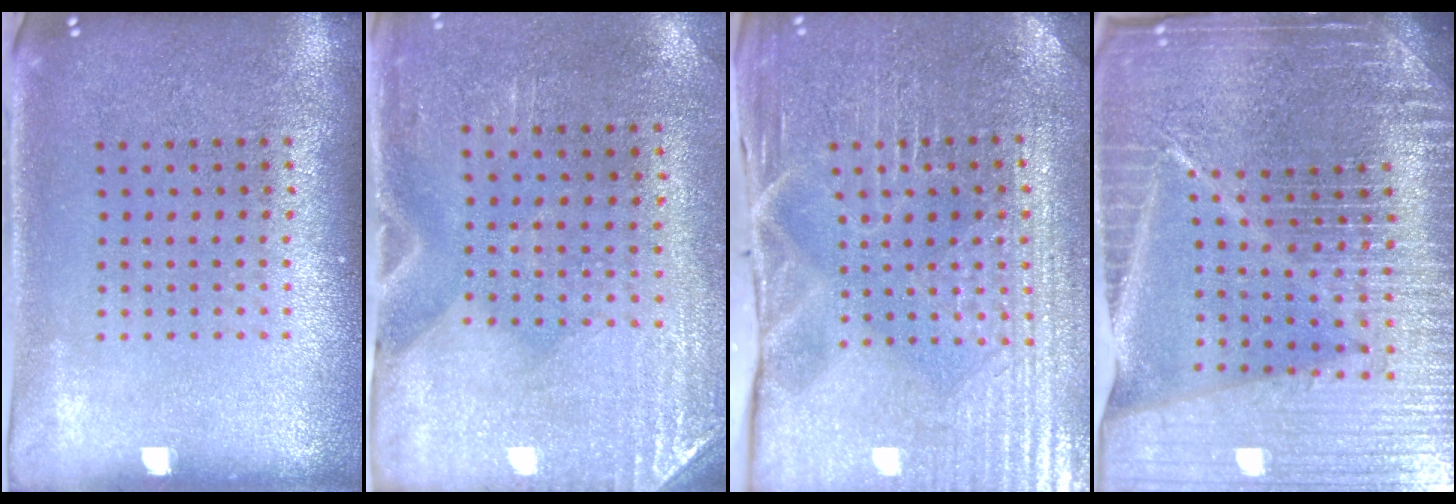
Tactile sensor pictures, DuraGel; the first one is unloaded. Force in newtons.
{"total": 2.9, "press": 2.5, "slide": 1.4}
{"total": 4.0, "press": 4.0, "slide": 0.5}
{"total": 7.0, "press": 6.0, "slide": 3.6}